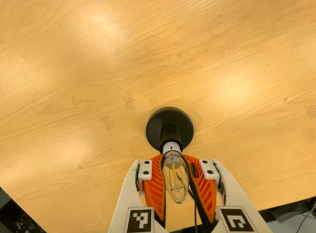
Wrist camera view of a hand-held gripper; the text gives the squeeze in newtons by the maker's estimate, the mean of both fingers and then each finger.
{"total": 24.2, "left": 25.2, "right": 23.2}